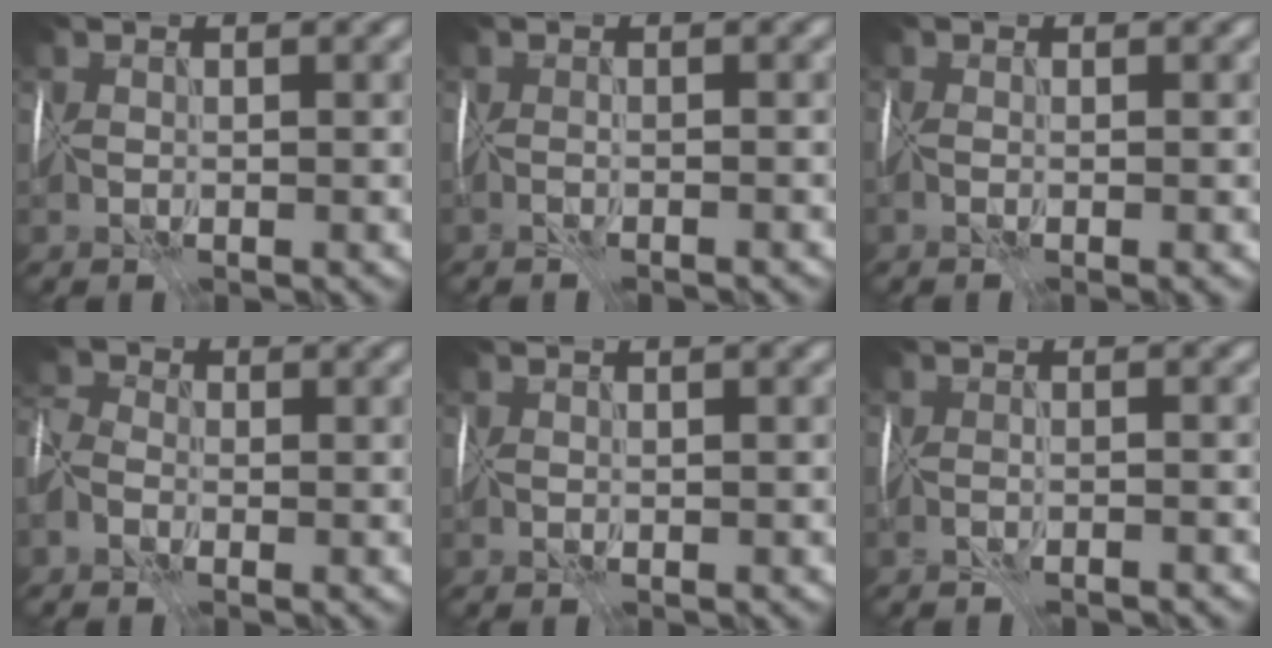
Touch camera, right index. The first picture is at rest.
{"total": 0.9, "force": [-0.8, -0.4, -0.1], "torque": [0.010, -0.003, -0.016]}
{"total": 1.0, "force": [-0.4, 0.0, 0.9], "torque": [-0.012, -0.006, -0.007]}
{"total": 3.0, "force": [-1.2, 2.2, 1.6], "torque": [-0.042, 0.001, -0.032]}
{"total": 0.5, "force": [0.2, 0.1, 0.5], "torque": [-0.006, 0.001, 0.007]}
{"total": 1.5, "force": [-1.5, -0.3, 0.1], "torque": [0.005, -0.001, -0.024]}